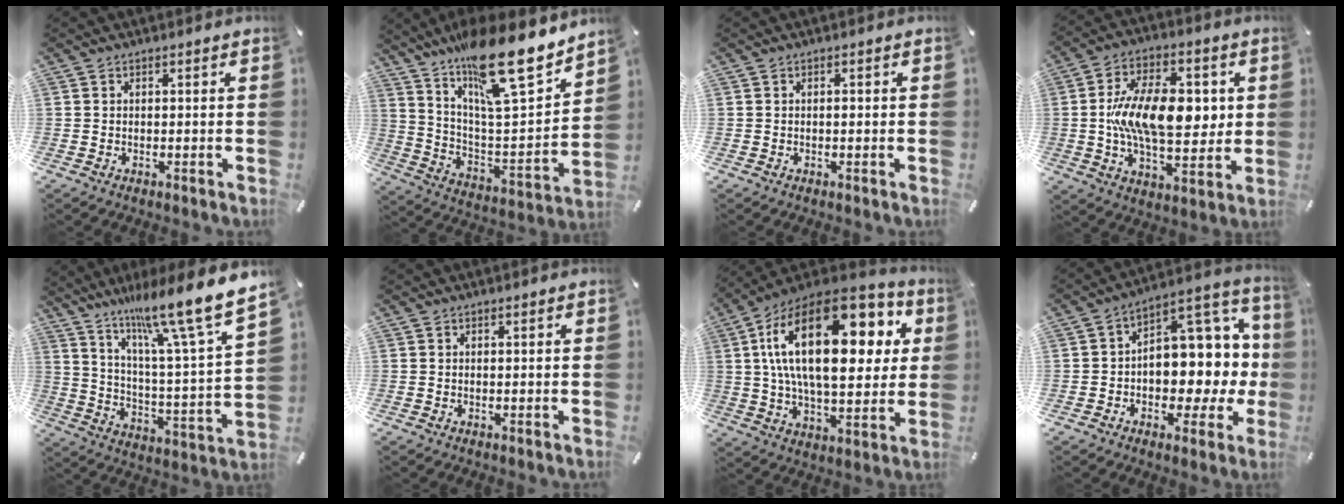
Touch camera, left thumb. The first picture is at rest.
{"total": 21.7, "force": [18.6, 3.5, 10.7], "torque": [-0.190, -0.144, 0.310]}
{"total": 0.6, "force": [0.0, 0.2, 0.6], "torque": [-0.013, -0.001, -0.001]}
{"total": 17.9, "force": [1.3, 9.8, 14.9], "torque": [-0.272, 0.002, 0.020]}
{"total": 17.0, "force": [14.3, 0.7, 9.3], "torque": [-0.167, -0.113, 0.229]}
{"total": 0.0}
{"total": 28.4, "force": [8.4, 14.5, 23.0], "torque": [-0.415, -0.038, 0.130]}
{"total": 11.9, "force": [1.1, 9.0, 7.8], "torque": [-0.070, -0.036, 0.025]}